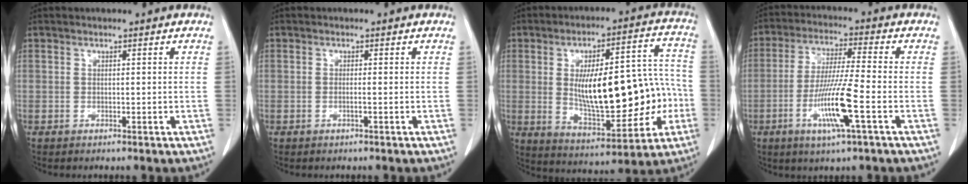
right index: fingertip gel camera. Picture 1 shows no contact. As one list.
[{"total": 0.7, "force": [-0.2, -0.1, 0.6], "torque": [-0.009, 0.003, -0.001]}, {"total": 20.2, "force": [-1.7, 7.4, 18.7], "torque": [-0.279, 0.033, -0.008]}, {"total": 10.8, "force": [-3.6, -0.2, 10.2], "torque": [-0.199, -0.013, -0.068]}]